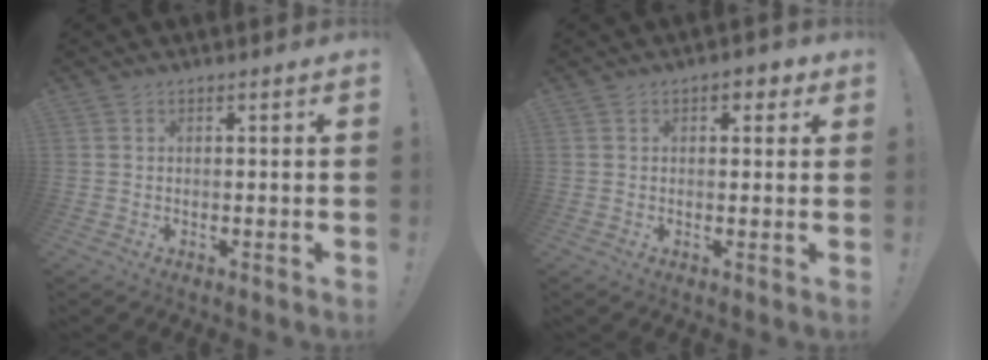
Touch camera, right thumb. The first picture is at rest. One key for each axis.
{"total": 3.2, "fx": 1.2, "fy": 2.0, "fz": 2.1, "tx": -0.013, "ty": -0.002, "tz": 0.016}